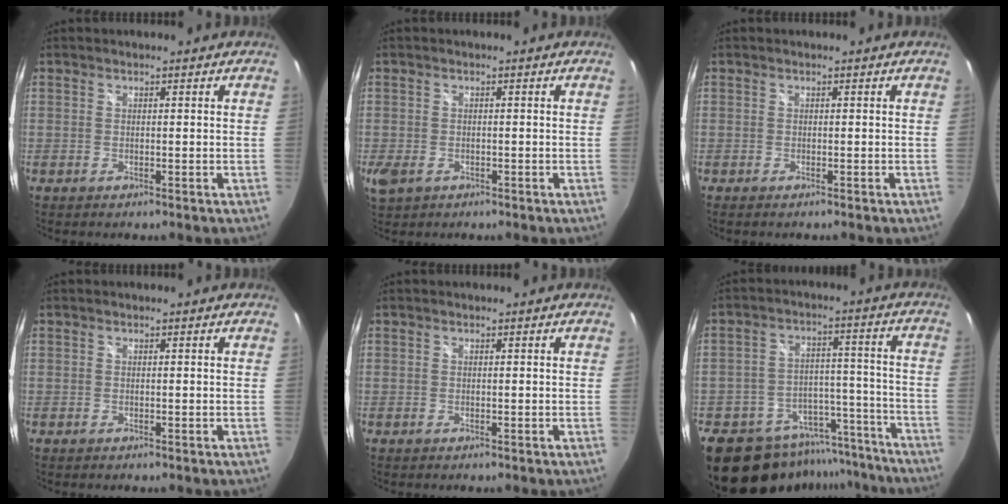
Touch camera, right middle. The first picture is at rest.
{"total": 4.6, "force": [-1.9, 3.2, 2.8], "torque": [-0.060, -0.013, -0.031]}
{"total": 0.0}
{"total": 0.0}
{"total": 0.0}
{"total": 20.6, "force": [-17.5, 9.3, 5.6], "torque": [-0.113, 0.048, -0.233]}